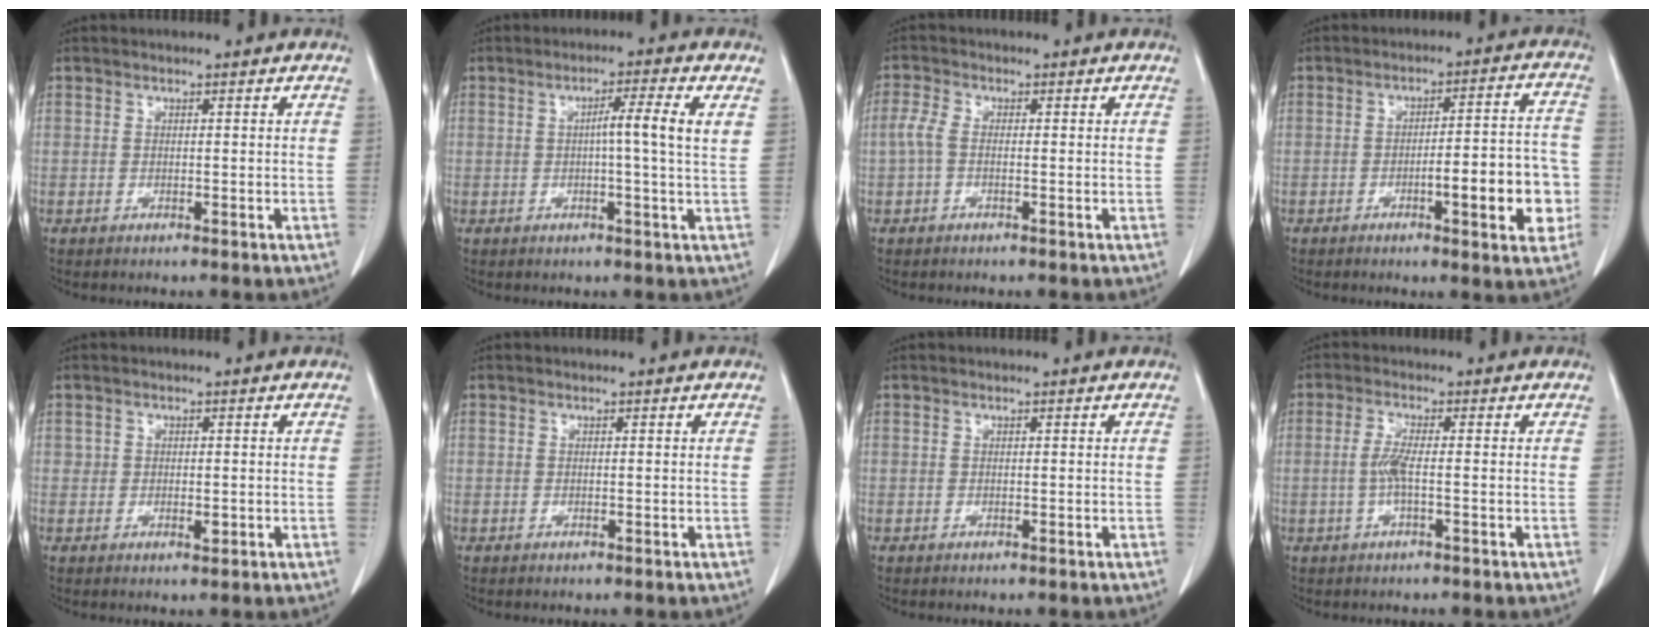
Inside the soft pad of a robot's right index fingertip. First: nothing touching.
{"total": 5.4, "force": [1.0, -0.8, 5.2], "torque": [-0.081, 0.004, 0.012]}
{"total": 2.5, "force": [-0.3, 1.1, 2.2], "torque": [-0.059, 0.005, -0.010]}
{"total": 11.0, "force": [-3.2, 2.1, 10.3], "torque": [-0.129, 0.022, -0.038]}
{"total": 1.5, "force": [-0.1, 1.0, 1.1], "torque": [-0.013, -0.002, -0.002]}
{"total": 0.0}
{"total": 0.0}
{"total": 3.2, "force": [-0.5, 0.1, 3.2], "torque": [-0.074, -0.002, -0.013]}